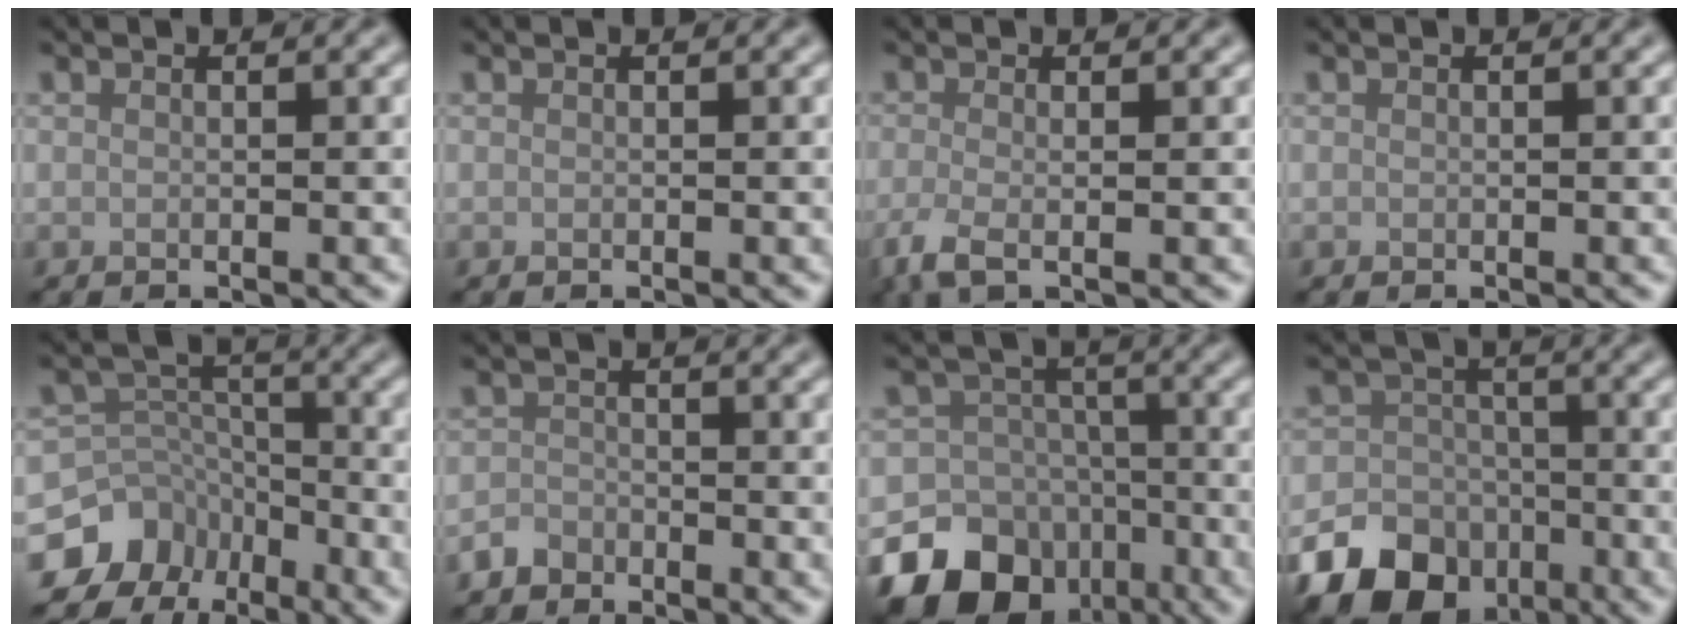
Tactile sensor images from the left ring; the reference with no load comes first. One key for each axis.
{"total": 0.0}
{"total": 2.6, "fx": -1.1, "fy": 0.8, "fz": 2.2, "tx": -0.053, "ty": -0.009, "tz": -0.027}
{"total": 0.0}
{"total": 11.1, "fx": -7.4, "fy": 8.0, "fz": 2.0, "tx": -0.035, "ty": -0.011, "tz": -0.129}
{"total": 1.6, "fx": -1.3, "fy": 0.9, "fz": 0.1, "tx": 0.005, "ty": 0.006, "tz": -0.029}
{"total": 19.8, "fx": -10.3, "fy": 16.2, "fz": 4.9, "tx": -0.111, "ty": -0.068, "tz": -0.164}
{"total": 14.4, "fx": -7.7, "fy": 11.4, "fz": 4.2, "tx": -0.070, "ty": -0.065, "tz": -0.145}